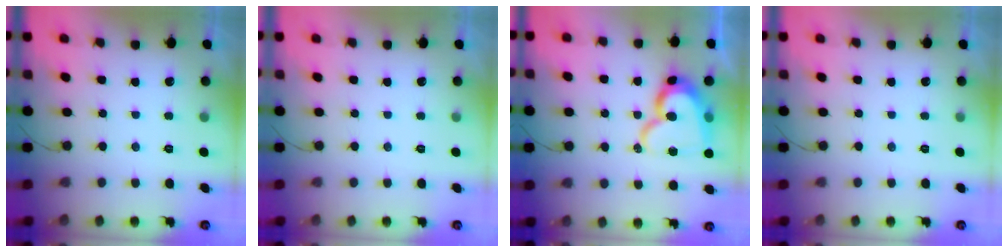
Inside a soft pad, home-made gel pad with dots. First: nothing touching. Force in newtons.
{"total": 0.0}
{"total": 17.4, "press": 17.3, "slide": 1.6}
{"total": 0.0}